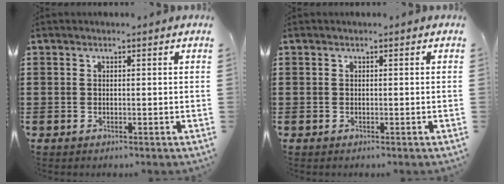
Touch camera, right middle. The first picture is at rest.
{"total": 0.0}